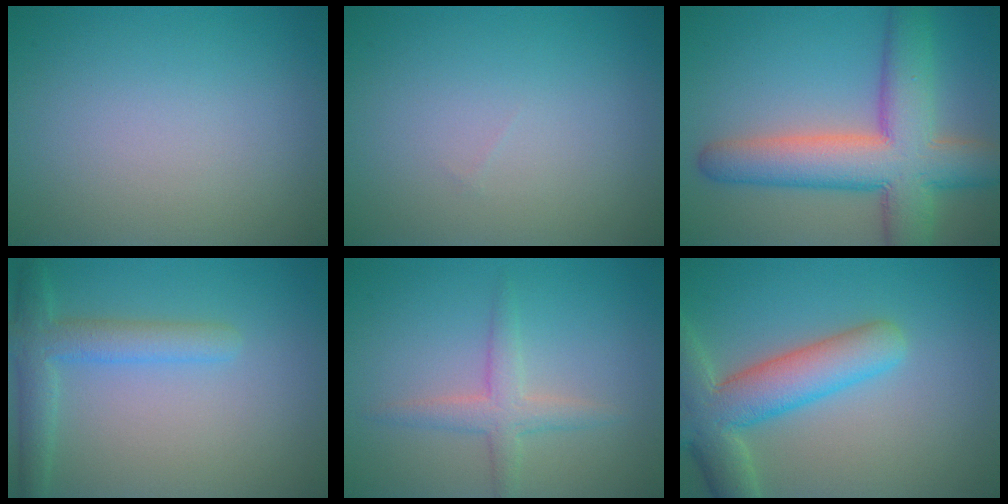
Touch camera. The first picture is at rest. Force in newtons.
{"total": 0.0}
{"total": 10.0, "press": 9.9, "slide": 0.5}
{"total": 3.6, "press": 3.6, "slide": 0.4}
{"total": 2.4, "press": 2.4, "slide": 0.2}
{"total": 7.2, "press": 7.1, "slide": 0.7}